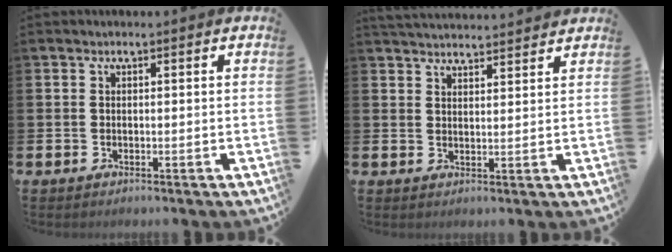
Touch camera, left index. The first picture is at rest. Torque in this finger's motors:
{"motor_torque": [0.15, -1.99, 0.03, 0.03]}